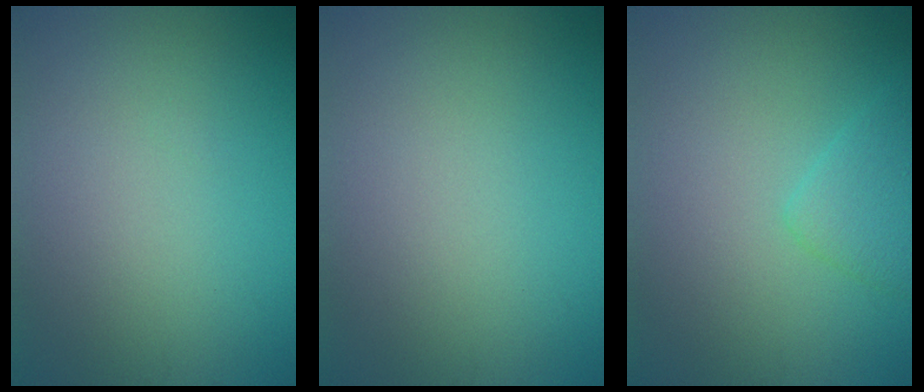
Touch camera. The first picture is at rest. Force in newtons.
{"total": 0.0}
{"total": 2.2, "press": 2.2, "slide": 0.1}